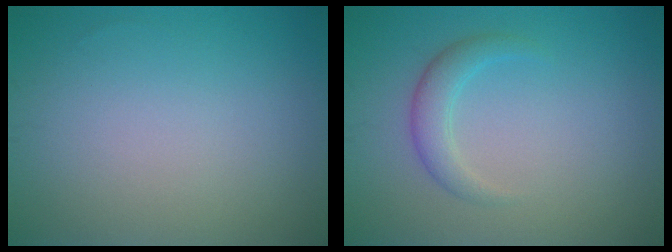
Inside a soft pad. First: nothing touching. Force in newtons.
{"total": 2.2, "press": 2.2, "slide": 0.1}